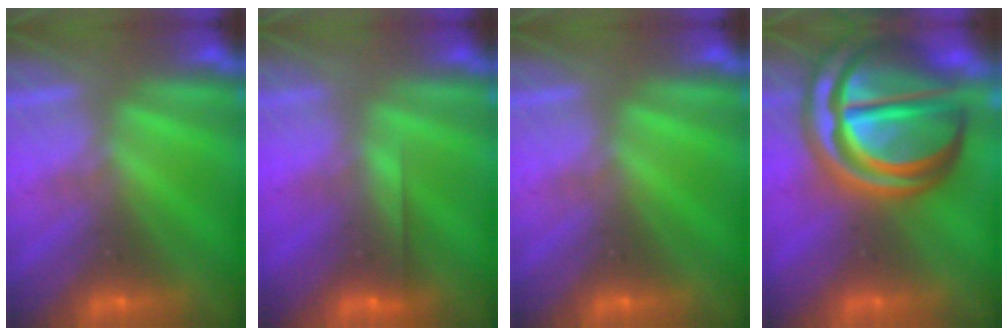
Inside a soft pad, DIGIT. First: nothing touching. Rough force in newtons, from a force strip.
{"total": 2.6}
{"total": 0.0}
{"total": 7.2}